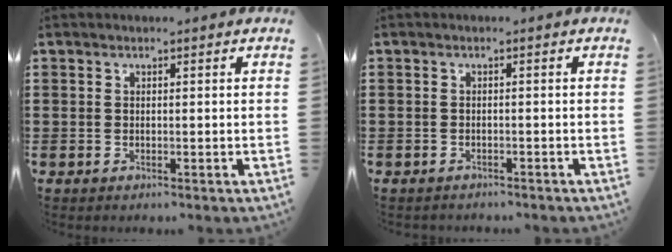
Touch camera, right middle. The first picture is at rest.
{"total": 0.7, "force": [-0.7, 0.0, 0.0], "torque": [-0.002, 0.000, -0.014]}